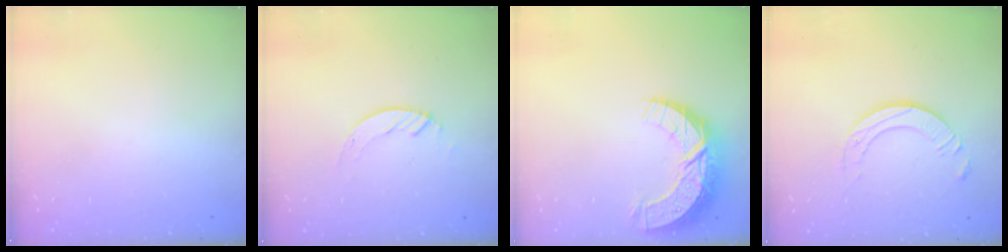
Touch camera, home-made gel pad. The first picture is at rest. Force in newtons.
{"total": 2.7, "press": 2.7, "slide": 0.2}
{"total": 11.6, "press": 11.6, "slide": 0.7}
{"total": 8.8, "press": 8.7, "slide": 0.9}